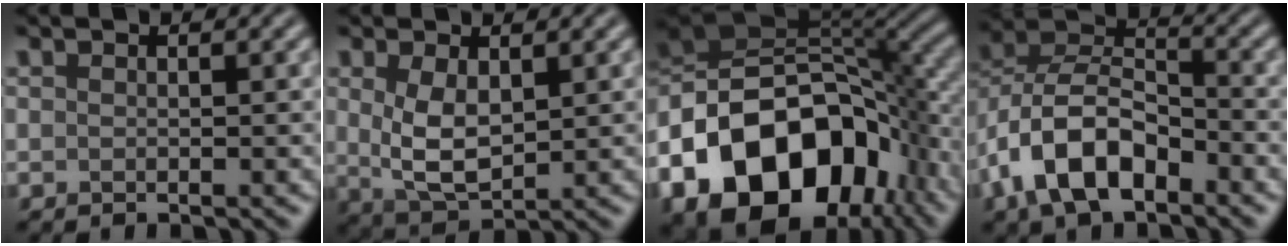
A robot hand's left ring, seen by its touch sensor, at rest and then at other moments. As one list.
[{"total": 4.5, "force": [0.8, 2.4, 3.8], "torque": [-0.083, -0.005, 0.022]}, {"total": 17.5, "force": [-6.8, 11.7, 11.1], "torque": [-0.205, -0.010, -0.118]}, {"total": 8.8, "force": [-4.2, 4.8, 6.1], "torque": [-0.115, 0.010, -0.089]}]